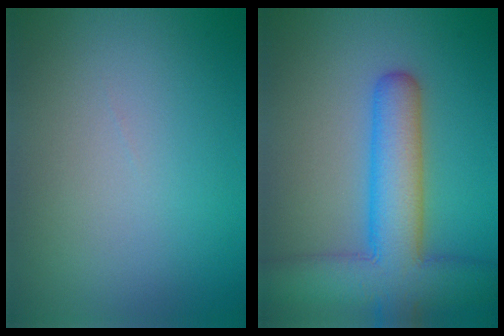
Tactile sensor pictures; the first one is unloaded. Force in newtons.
{"total": 9.0, "press": 9.0, "slide": 0.4}